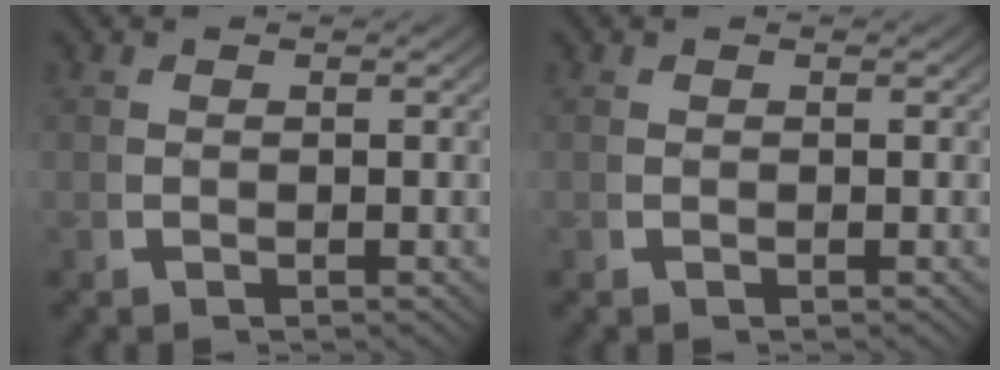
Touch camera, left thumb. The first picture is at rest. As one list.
[{"total": 0.0}]